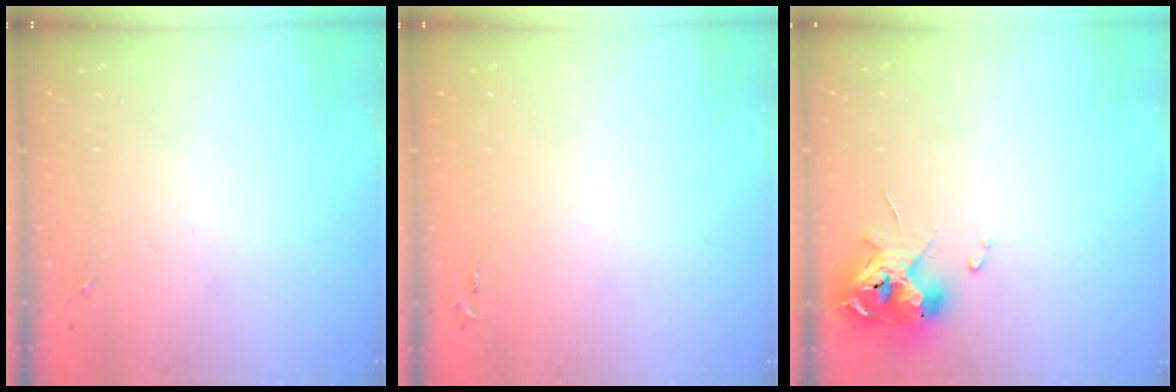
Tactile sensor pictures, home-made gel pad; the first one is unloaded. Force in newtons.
{"total": 2.5, "press": 2.5, "slide": 0.3}
{"total": 14.0, "press": 13.9, "slide": 1.7}